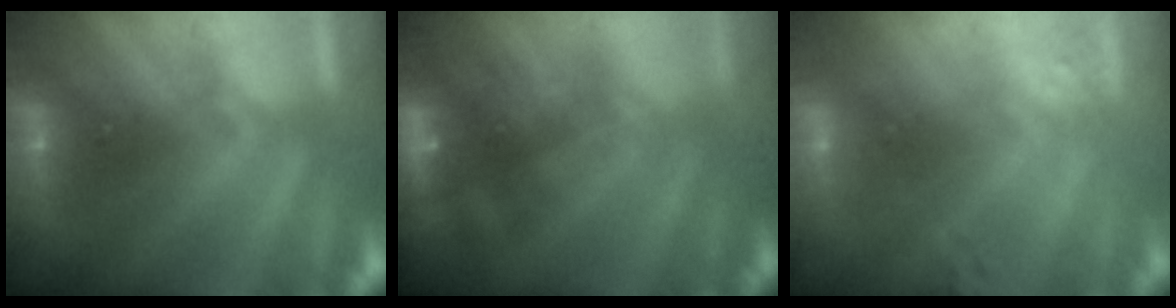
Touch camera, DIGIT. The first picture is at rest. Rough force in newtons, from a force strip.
{"total": 7.3}
{"total": 2.6}